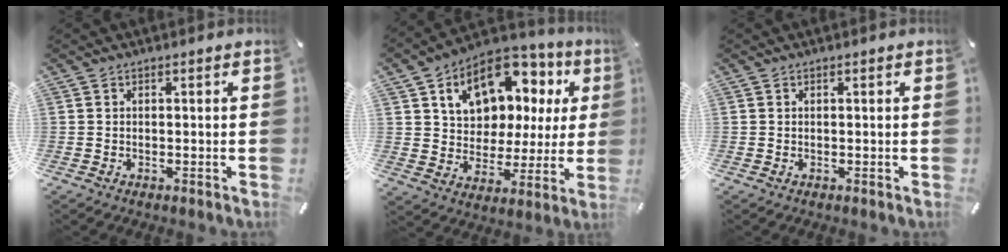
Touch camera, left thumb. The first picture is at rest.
{"total": 14.4, "force": [7.3, 10.4, 6.8], "torque": [-0.109, -0.042, 0.131]}
{"total": 0.0}